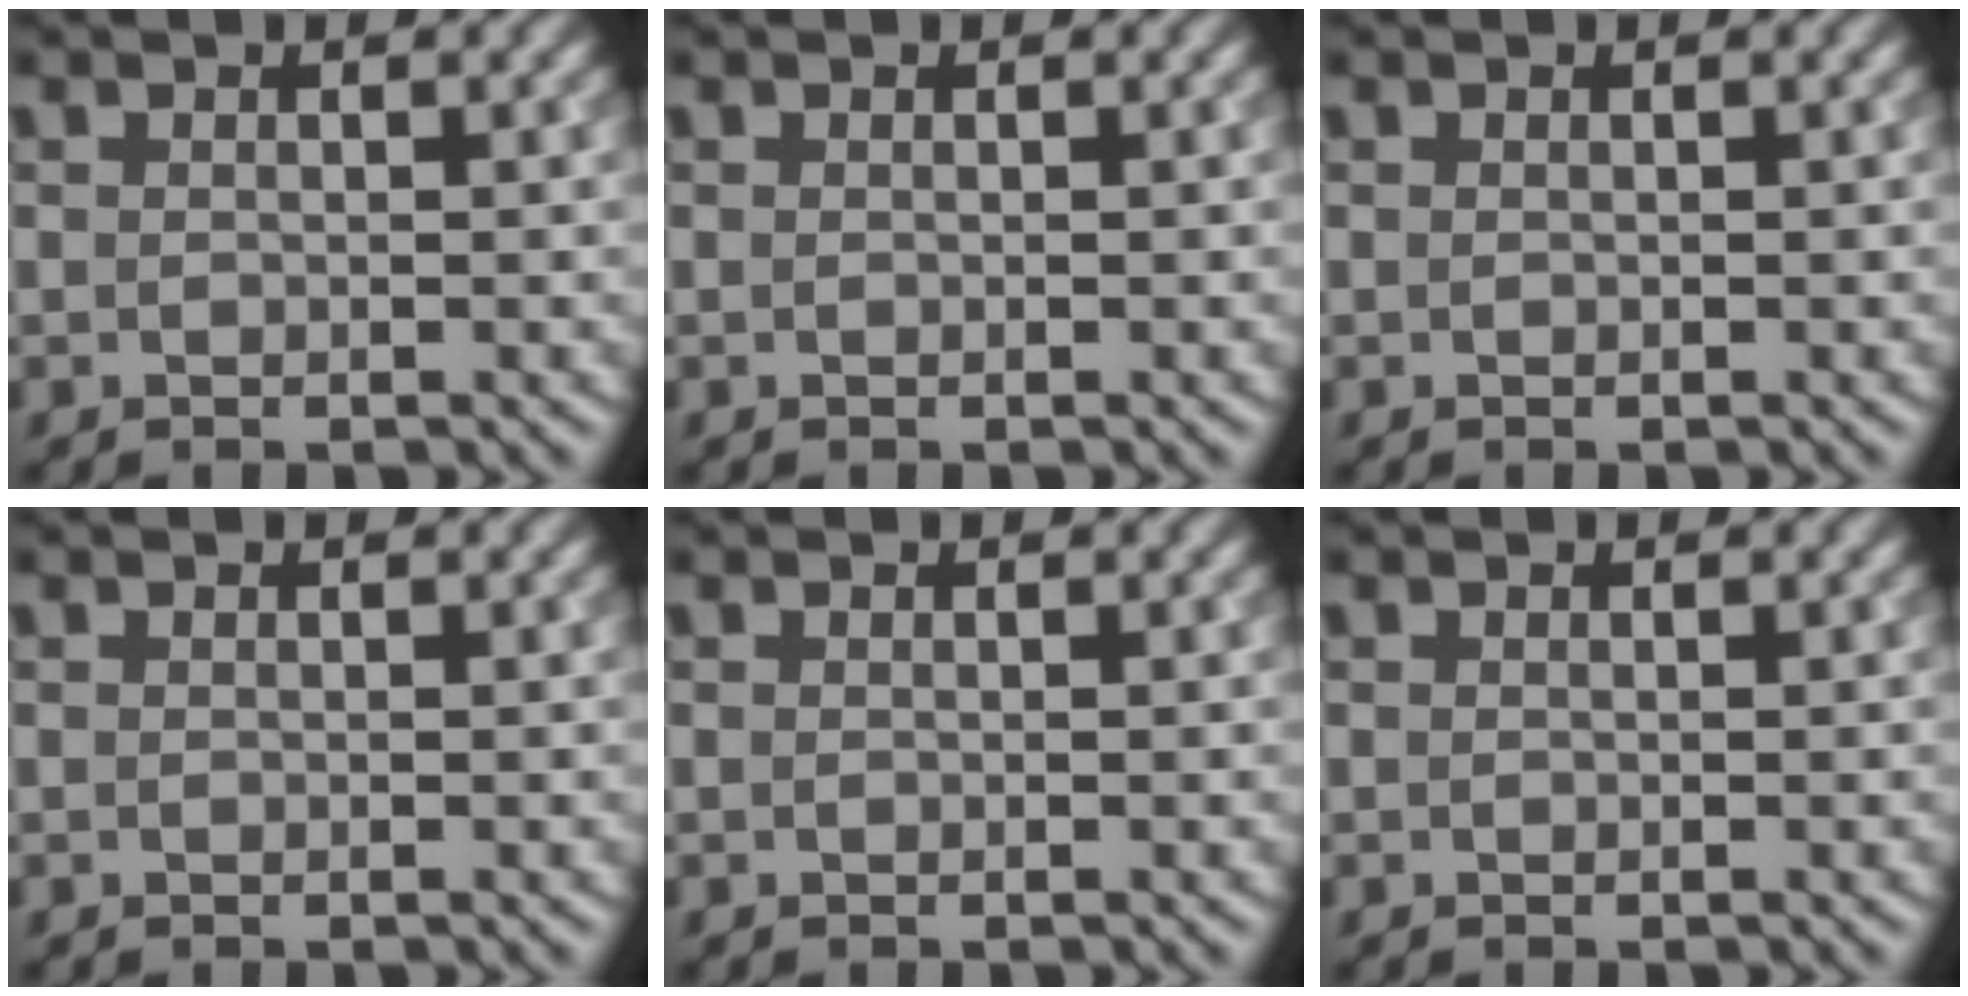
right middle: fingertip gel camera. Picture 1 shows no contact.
{"total": 0.0}
{"total": 0.0}
{"total": 0.0}
{"total": 0.0}
{"total": 0.0}